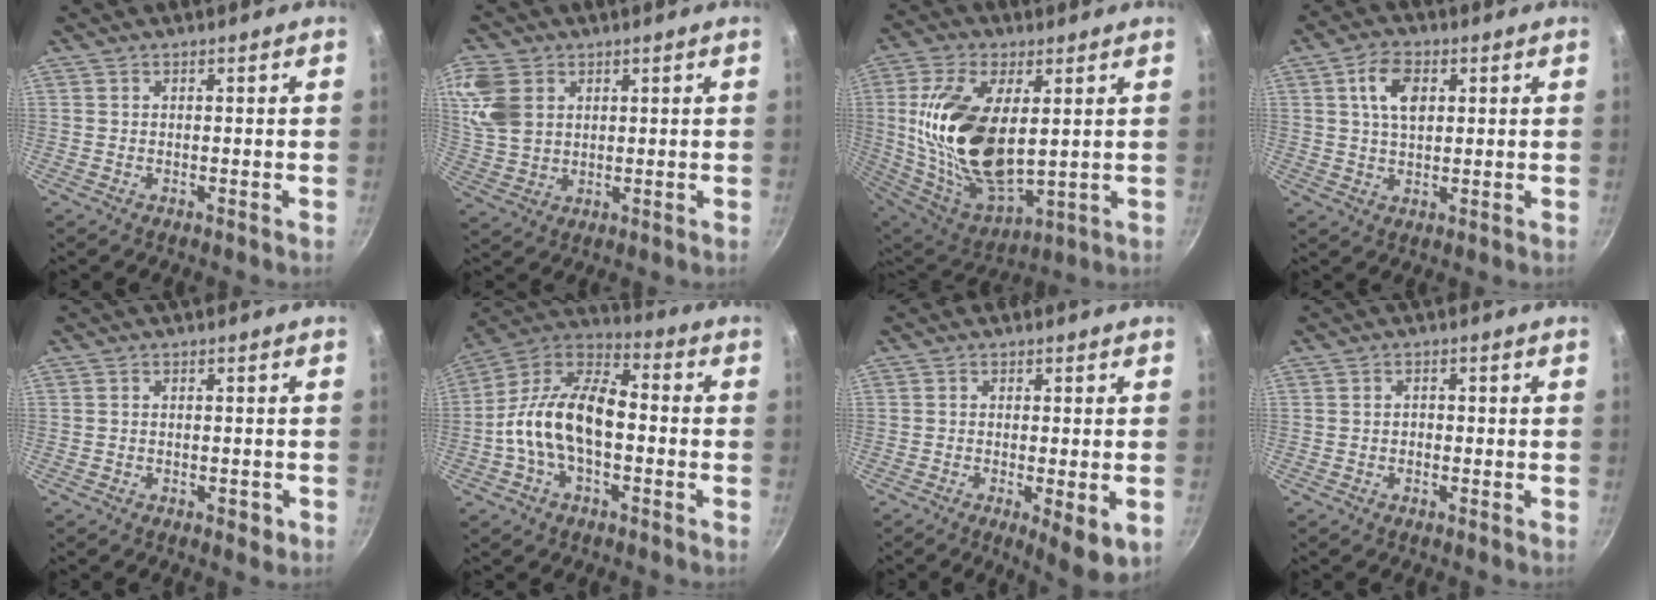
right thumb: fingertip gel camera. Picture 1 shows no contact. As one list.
[{"total": 10.1, "force": [3.3, 7.3, 6.1], "torque": [-0.127, -0.003, 0.071]}, {"total": 22.4, "force": [2.7, 11.2, 19.2], "torque": [-0.370, -0.021, 0.064]}, {"total": 7.1, "force": [2.2, 4.1, 5.4], "torque": [-0.089, -0.001, 0.040]}, {"total": 1.9, "force": [-0.8, 1.0, 1.3], "torque": [-0.015, 0.003, -0.011]}, {"total": 16.8, "force": [-2.0, 9.4, 13.8], "torque": [-0.255, 0.045, -0.043]}, {"total": 7.4, "force": [-2.3, 2.0, 6.8], "torque": [-0.101, -0.017, -0.033]}, {"total": 1.1, "force": [-0.3, 0.9, 0.6], "torque": [-0.003, 0.004, -0.007]}]